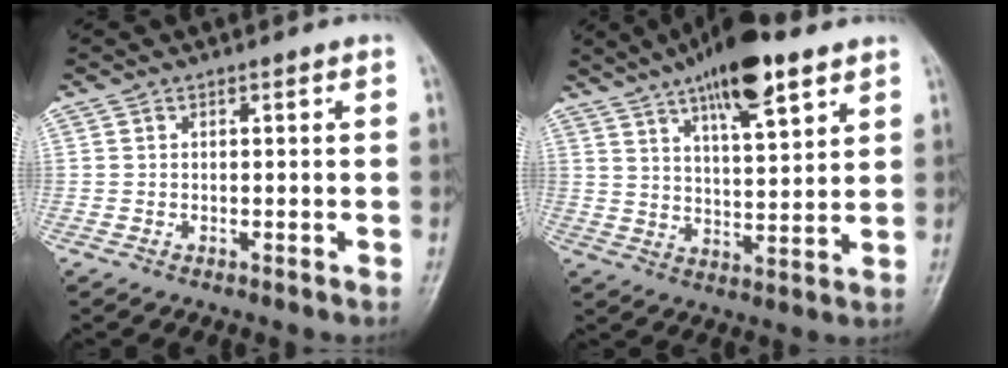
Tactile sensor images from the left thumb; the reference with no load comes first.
{"total": 15.0, "force": [9.1, 4.5, 11.1], "torque": [-0.157, -0.033, 0.147]}